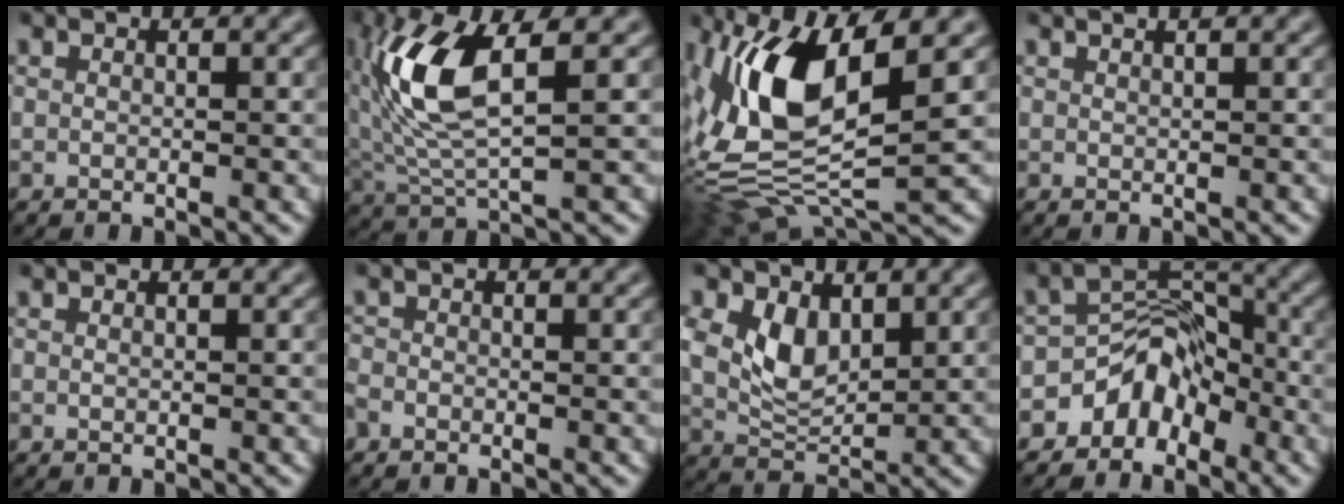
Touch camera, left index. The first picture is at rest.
{"total": 8.5, "force": [2.1, 3.2, 7.6], "torque": [-0.172, 0.004, 0.038]}
{"total": 12.1, "force": [2.4, 4.8, 10.9], "torque": [-0.227, -0.001, 0.049]}
{"total": 0.9, "force": [0.6, 0.2, 0.6], "torque": [-0.003, -0.002, 0.003]}
{"total": 0.0}
{"total": 1.2, "force": [-0.9, 0.7, 0.2], "torque": [-0.003, 0.002, -0.025]}
{"total": 5.5, "force": [1.6, 3.5, 3.9], "torque": [-0.089, -0.004, 0.032]}
{"total": 4.7, "force": [-3.0, 3.1, 1.9], "torque": [-0.007, 0.009, -0.058]}